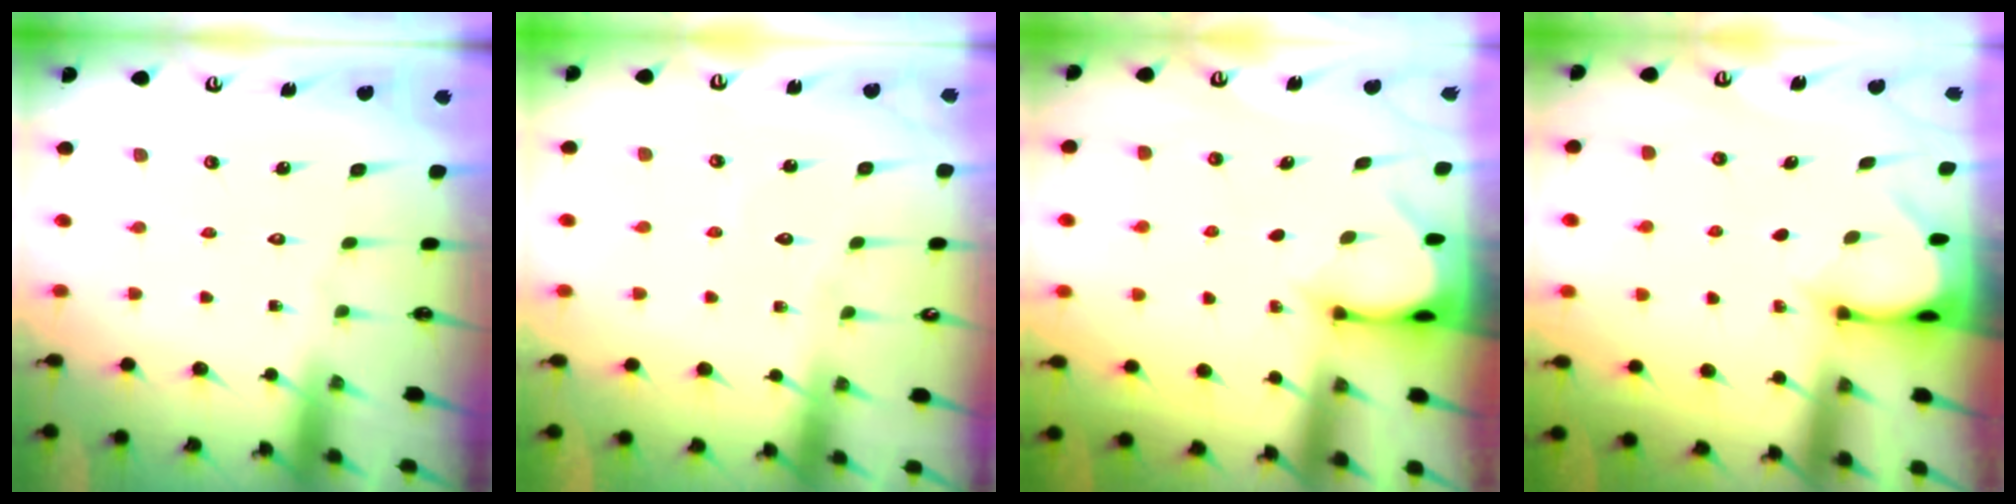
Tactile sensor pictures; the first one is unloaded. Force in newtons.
{"total": 4.4, "press": 4.4, "slide": 0.4}
{"total": 3.2, "press": 3.2, "slide": 0.3}
{"total": 2.9, "press": 2.9, "slide": 0.2}